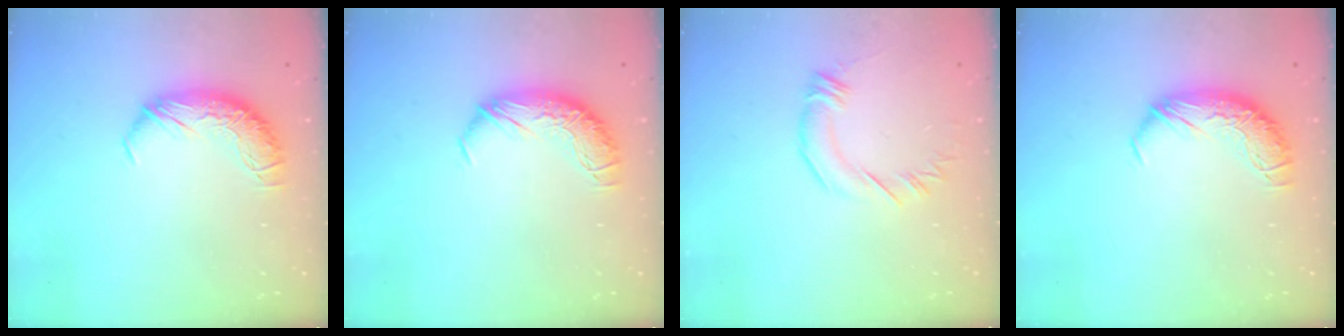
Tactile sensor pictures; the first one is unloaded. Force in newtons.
{"total": 0.0}
{"total": 2.5, "press": 2.4, "slide": 0.3}
{"total": 0.0}